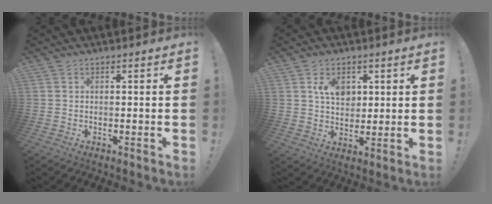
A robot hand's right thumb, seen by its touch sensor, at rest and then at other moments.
{"total": 7.2, "force": [2.9, 5.3, 4.0], "torque": [-0.065, -0.006, 0.056]}